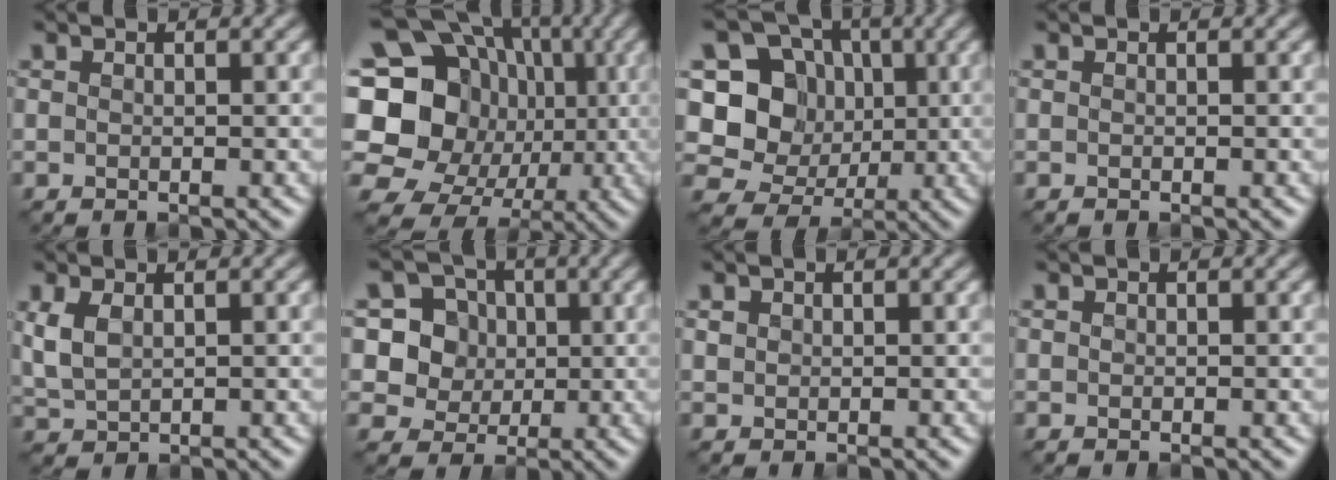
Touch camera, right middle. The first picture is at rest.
{"total": 19.4, "force": [-0.6, 17.4, 8.6], "torque": [-0.180, 0.028, -0.047]}
{"total": 10.4, "force": [0.5, 9.5, 4.2], "torque": [-0.099, 0.024, -0.017]}
{"total": 0.0}
{"total": 2.7, "force": [0.9, 1.6, 2.0], "torque": [-0.055, 0.002, 0.024]}
{"total": 7.0, "force": [1.5, 6.5, 2.2], "torque": [-0.050, 0.014, 0.027]}
{"total": 0.7, "force": [0.4, 0.6, 0.1], "torque": [-0.002, -0.001, 0.008]}
{"total": 0.0}